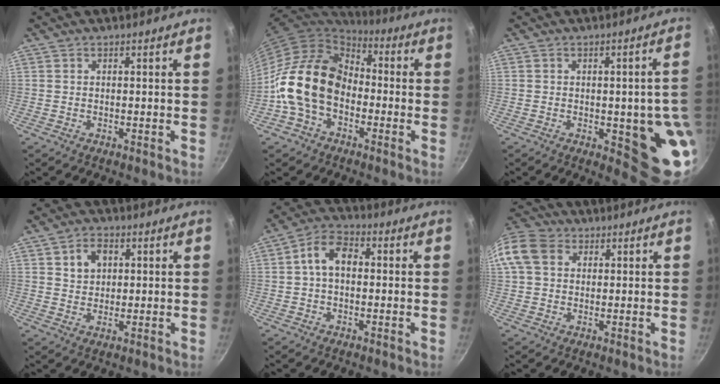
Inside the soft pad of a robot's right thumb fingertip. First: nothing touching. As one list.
[{"total": 16.8, "force": [-3.2, 12.0, 11.3], "torque": [-0.171, 0.043, -0.078]}, {"total": 13.1, "force": [-2.2, 4.3, 12.2], "torque": [-0.096, -0.003, -0.023]}, {"total": 5.1, "force": [1.7, 3.8, 2.9], "torque": [-0.031, -0.001, 0.029]}, {"total": 7.5, "force": [0.6, 5.0, 5.6], "torque": [-0.084, 0.025, -0.002]}, {"total": 11.9, "force": [3.0, 9.4, 6.6], "torque": [-0.131, 0.021, 0.040]}]